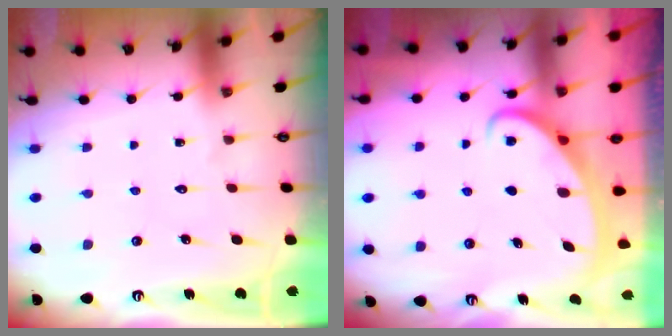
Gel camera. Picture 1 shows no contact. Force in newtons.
{"total": 2.5, "press": 2.5, "slide": 0.3}